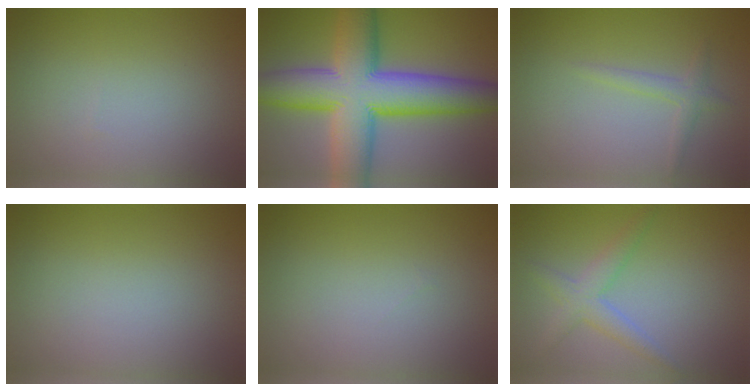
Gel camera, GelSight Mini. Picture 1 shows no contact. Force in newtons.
{"total": 14.2, "press": 14.2, "slide": 0.4}
{"total": 1.5, "press": 1.5, "slide": 0.1}
{"total": 0.0}
{"total": 0.0}
{"total": 2.7, "press": 2.7, "slide": 0.1}